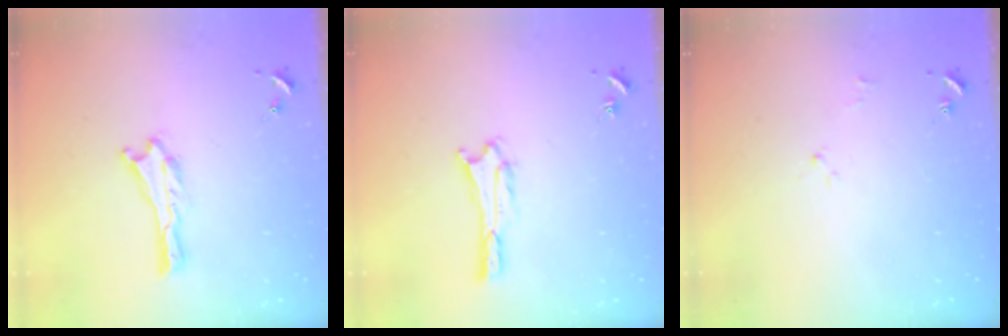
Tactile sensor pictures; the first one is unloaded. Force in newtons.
{"total": 1.7, "press": 1.7, "slide": 0.3}
{"total": 1.7, "press": 1.6, "slide": 0.3}